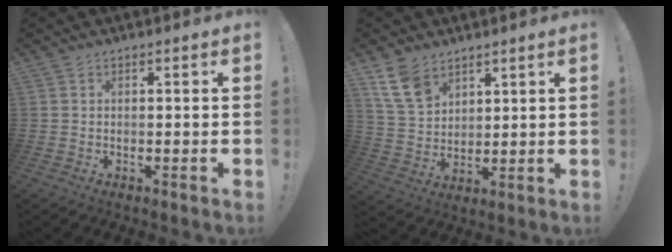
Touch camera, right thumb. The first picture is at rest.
{"total": 11.2, "force": [7.2, 6.9, 5.2], "torque": [-0.096, -0.031, 0.143]}